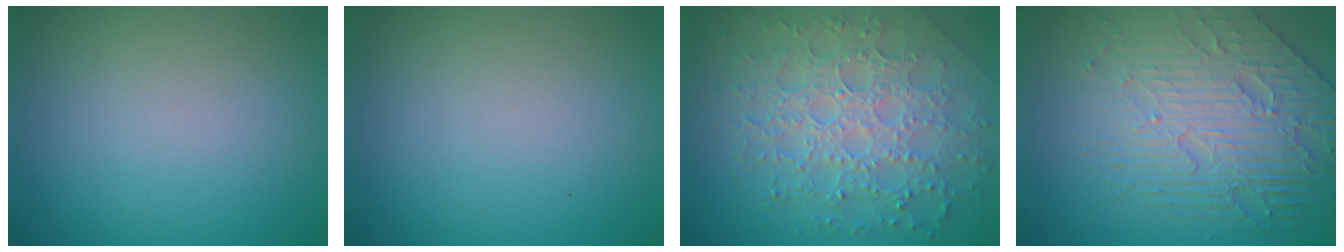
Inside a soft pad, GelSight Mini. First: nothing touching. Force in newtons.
{"total": 0.0}
{"total": 7.2, "press": 5.1, "slide": 5.1}
{"total": 7.9, "press": 5.4, "slide": 5.8}